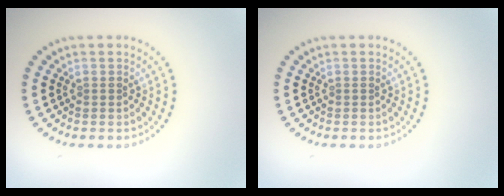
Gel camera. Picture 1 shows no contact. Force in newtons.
{"total": 0.0}